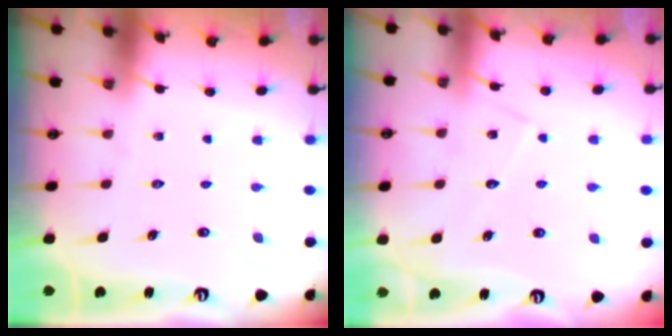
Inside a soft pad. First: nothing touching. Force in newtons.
{"total": 7.0, "press": 6.9, "slide": 0.5}